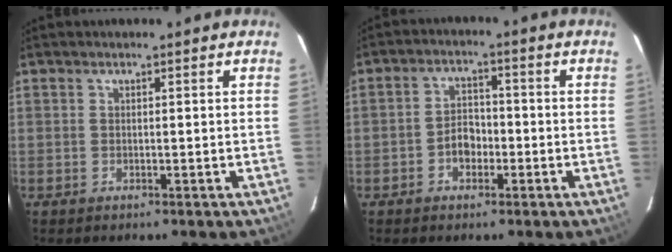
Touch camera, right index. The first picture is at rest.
{"total": 4.4, "force": [-1.7, 3.1, 2.6], "torque": [-0.048, 0.011, -0.027]}